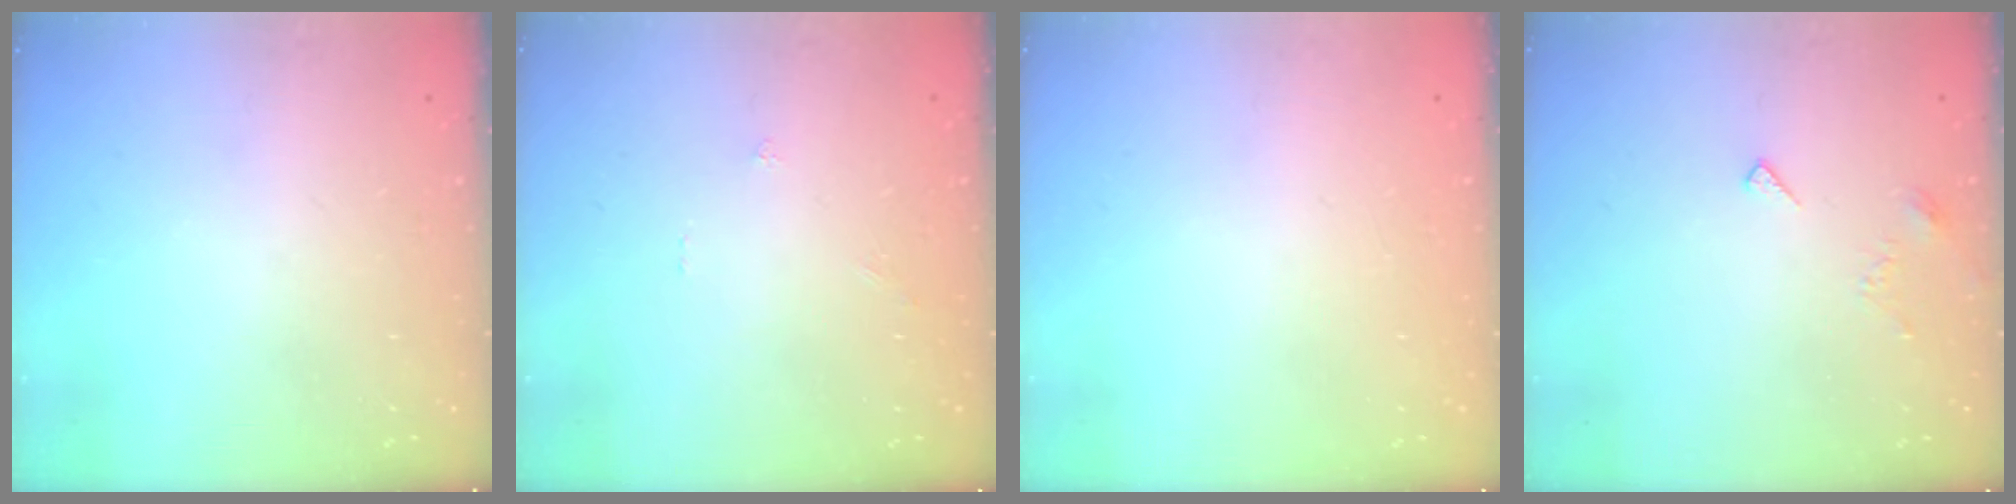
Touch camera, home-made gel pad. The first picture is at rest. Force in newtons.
{"total": 0.0}
{"total": 1.8, "press": 1.8, "slide": 0.1}
{"total": 3.3, "press": 3.3, "slide": 0.4}